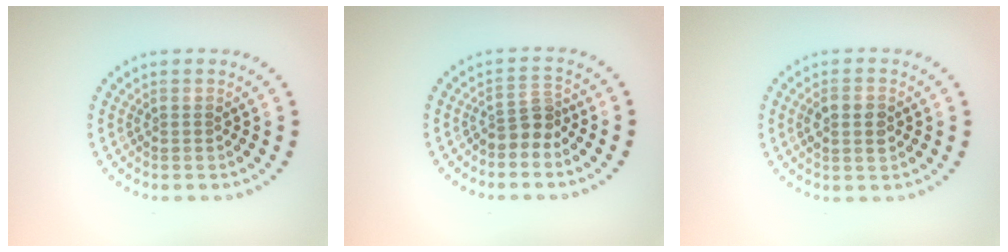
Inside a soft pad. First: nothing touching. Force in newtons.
{"total": 2.2, "press": 1.7, "slide": 1.5}
{"total": 2.3, "press": 2.3, "slide": 0.3}